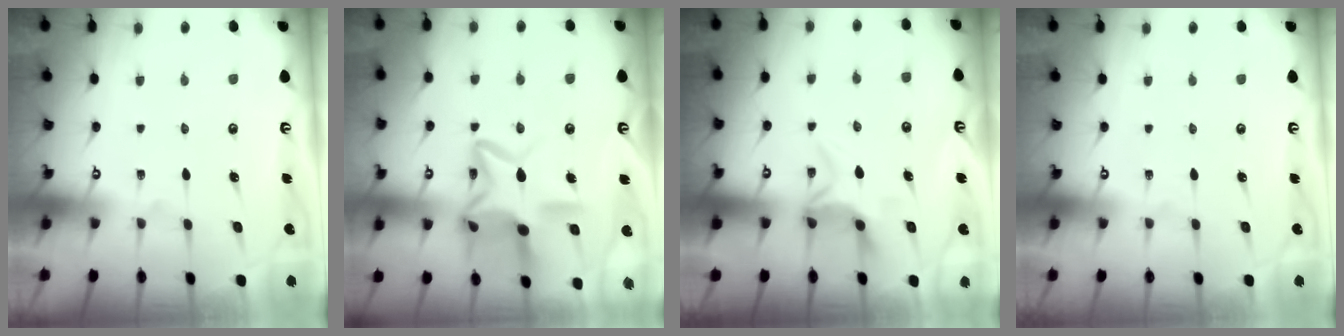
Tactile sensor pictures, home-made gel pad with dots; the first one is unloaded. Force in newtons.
{"total": 14.9, "press": 14.8, "slide": 1.1}
{"total": 5.5, "press": 5.4, "slide": 1.2}
{"total": 0.0}